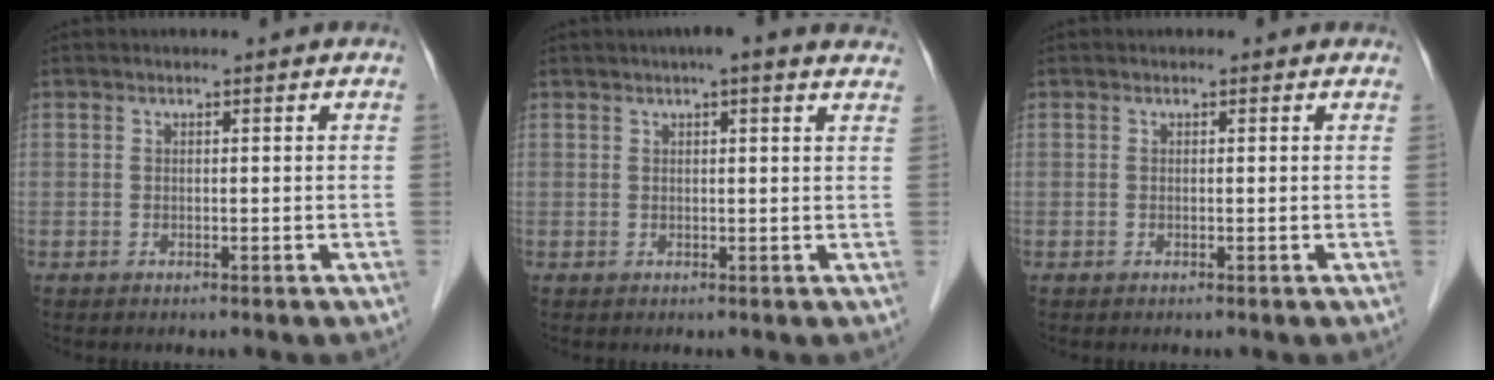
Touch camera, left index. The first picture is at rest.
{"total": 6.8, "force": [5.3, 1.1, 4.1], "torque": [-0.051, 0.023, 0.052]}
{"total": 0.0}